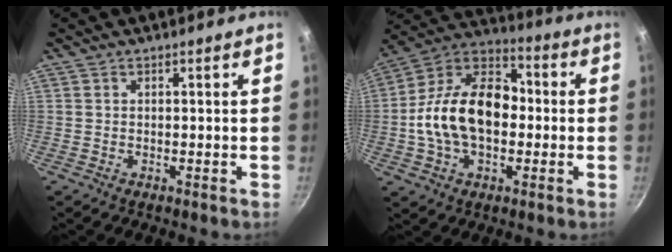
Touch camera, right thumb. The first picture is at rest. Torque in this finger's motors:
{"motor_torque": [-0.39, 1.79, 1.37, -0.83, 0.18]}